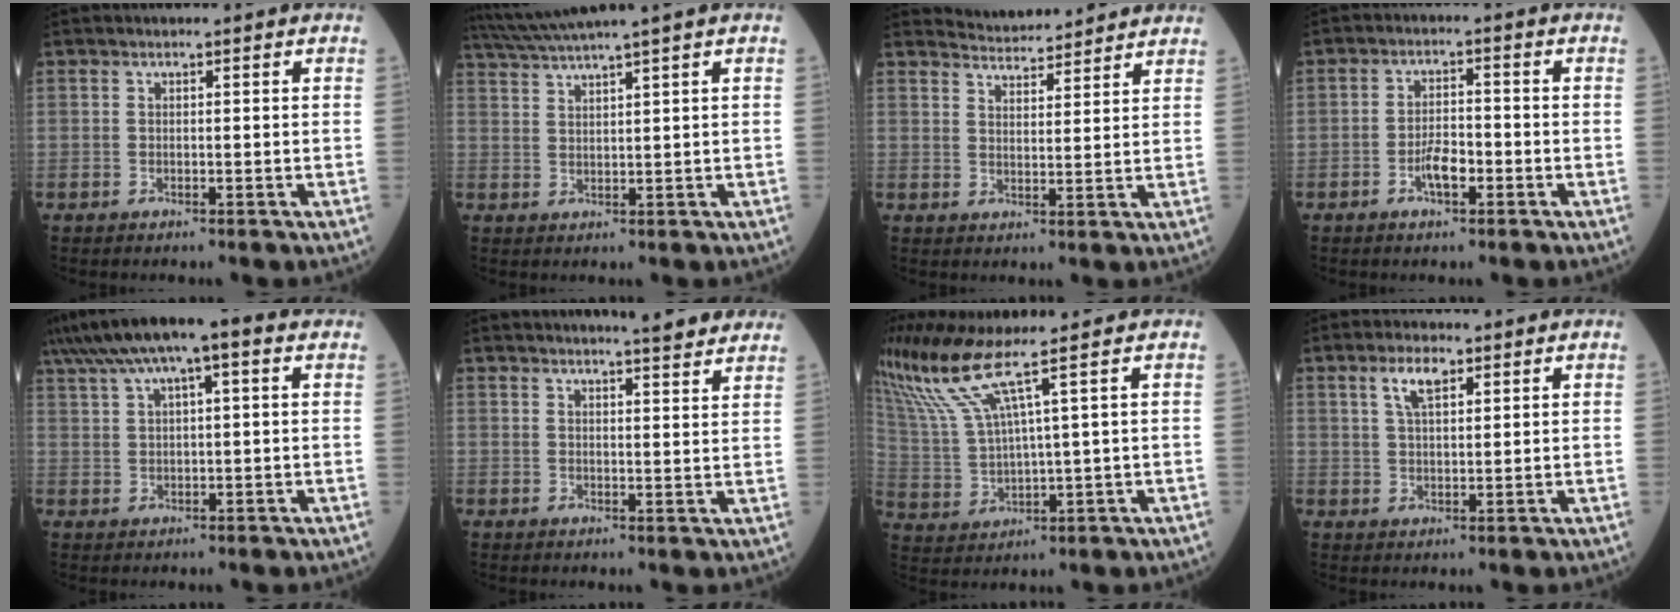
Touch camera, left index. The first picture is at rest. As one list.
[{"total": 6.1, "force": [5.0, -2.1, 2.7], "torque": [-0.053, 0.012, 0.097]}, {"total": 6.7, "force": [6.6, 0.8, 0.4], "torque": [-0.013, 0.020, 0.093]}, {"total": 3.9, "force": [-1.9, 1.4, 3.1], "torque": [-0.060, 0.001, -0.038]}, {"total": 12.8, "force": [7.6, 2.9, 9.9], "torque": [-0.182, 0.054, 0.123]}, {"total": 7.3, "force": [6.6, 0.5, 3.0], "torque": [-0.036, -0.003, 0.067]}, {"total": 9.0, "force": [6.2, -1.4, 6.3], "torque": [-0.145, 0.004, 0.137]}, {"total": 4.4, "force": [2.3, 1.5, 3.4], "torque": [-0.073, 0.009, 0.047]}]